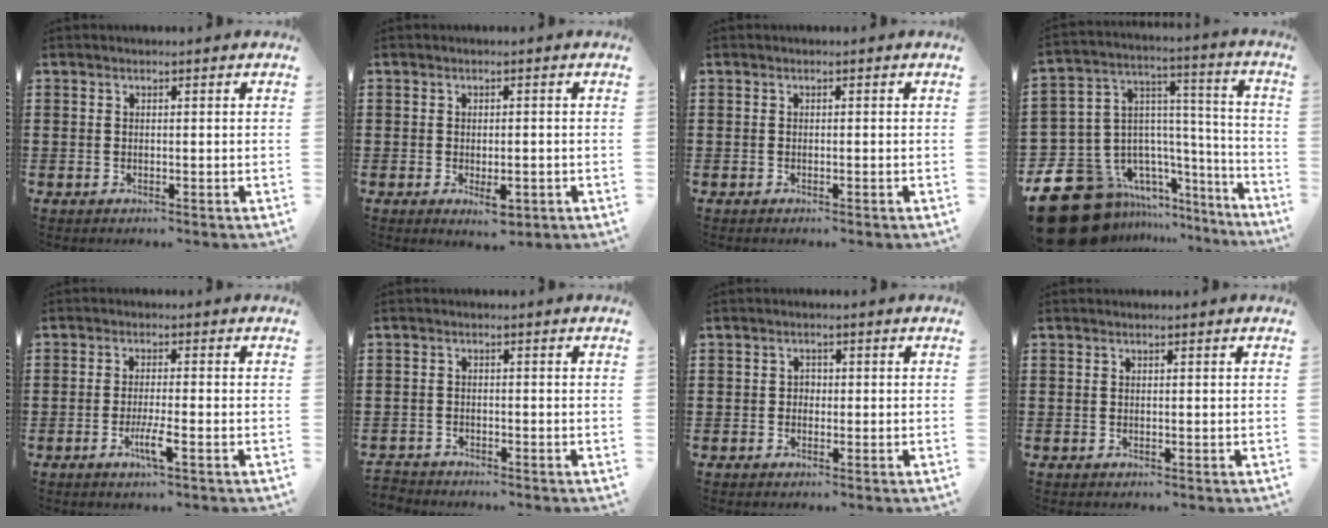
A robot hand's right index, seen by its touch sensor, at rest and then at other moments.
{"total": 2.9, "force": [-1.1, 1.5, 2.3], "torque": [-0.039, 0.003, -0.019]}
{"total": 0.0}
{"total": 14.8, "force": [-9.2, 10.5, 4.8], "torque": [-0.121, 0.010, -0.139]}
{"total": 4.2, "force": [-1.8, 0.3, 3.7], "torque": [-0.068, -0.009, -0.033]}
{"total": 1.7, "force": [-1.6, 0.4, -0.3], "torque": [-0.002, 0.003, -0.038]}
{"total": 1.0, "force": [-0.4, 0.8, 0.5], "torque": [-0.012, 0.001, -0.008]}
{"total": 0.0}